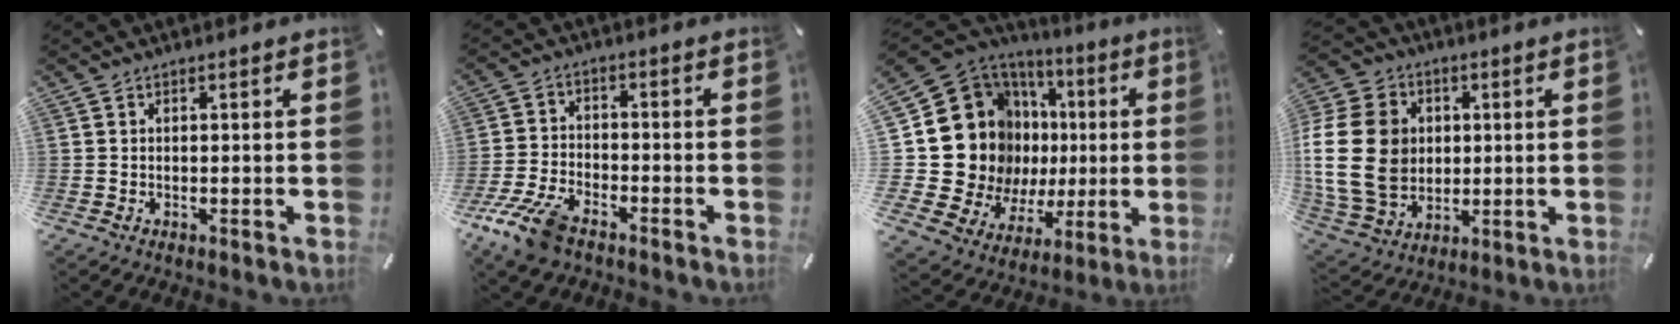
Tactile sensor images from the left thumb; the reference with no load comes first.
{"total": 9.1, "force": [-6.2, 4.2, 5.2], "torque": [-0.125, 0.019, -0.121]}
{"total": 23.6, "force": [2.5, 19.4, 13.3], "torque": [-0.238, -0.065, 0.091]}
{"total": 20.4, "force": [1.3, 16.6, 11.7], "torque": [-0.243, 0.005, 0.023]}